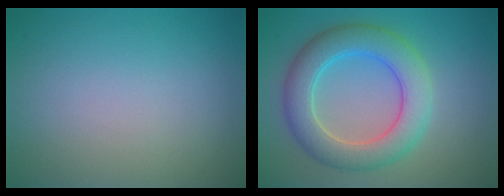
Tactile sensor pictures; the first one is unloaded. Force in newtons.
{"total": 6.4, "press": 6.4, "slide": 0.2}